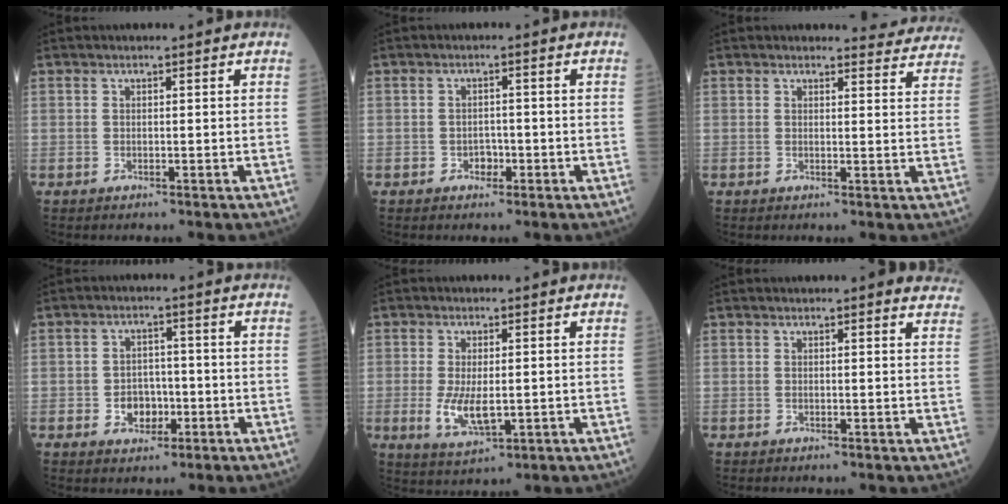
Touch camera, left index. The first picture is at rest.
{"total": 1.8, "force": [-0.9, 1.3, 0.9], "torque": [-0.007, 0.006, -0.014]}
{"total": 6.6, "force": [6.5, 1.1, -0.1], "torque": [0.022, -0.020, 0.046]}
{"total": 4.4, "force": [-1.4, 3.3, 2.6], "torque": [-0.041, 0.010, -0.020]}
{"total": 5.6, "force": [-0.7, 2.2, 5.1], "torque": [-0.105, -0.013, -0.003]}
{"total": 5.8, "force": [5.6, 0.8, 1.4], "torque": [0.002, -0.009, 0.029]}